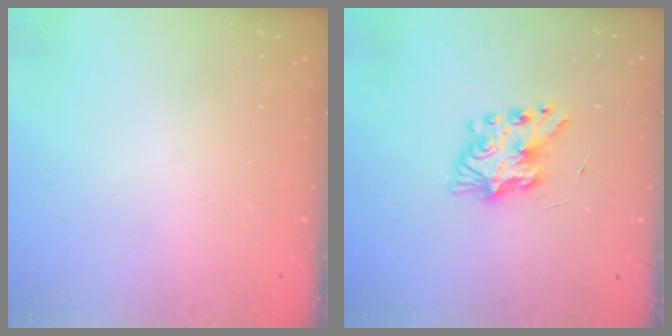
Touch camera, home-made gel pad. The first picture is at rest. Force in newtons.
{"total": 8.8, "press": 8.8, "slide": 0.3}